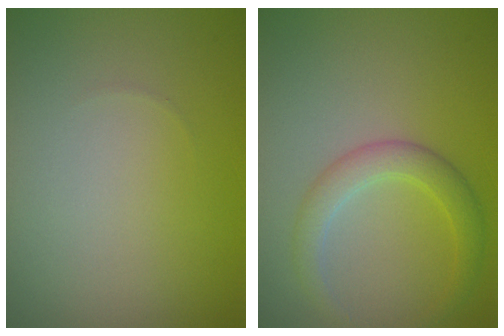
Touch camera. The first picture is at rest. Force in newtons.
{"total": 2.9, "press": 2.9, "slide": 0.1}